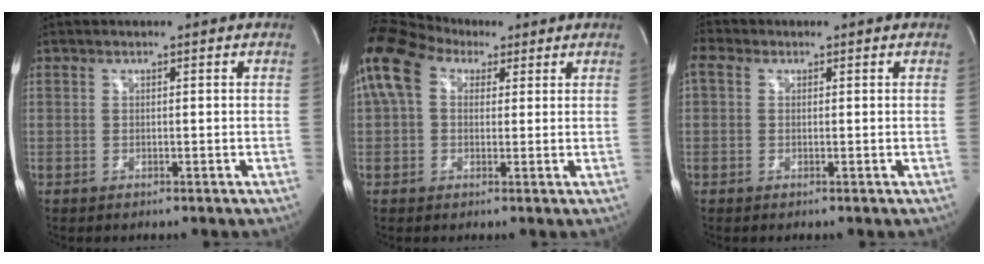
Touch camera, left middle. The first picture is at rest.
{"total": 11.1, "force": [5.0, 7.1, 6.9], "torque": [-0.166, 0.065, 0.090]}
{"total": 2.4, "force": [0.8, 1.8, 1.4], "torque": [-0.044, 0.018, 0.015]}